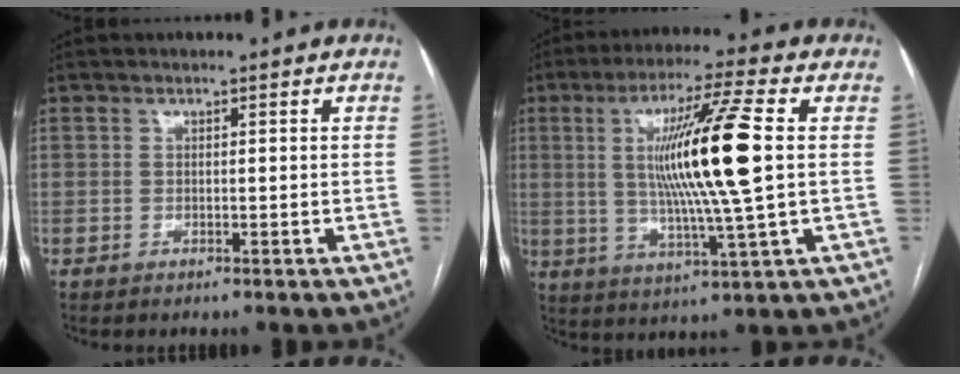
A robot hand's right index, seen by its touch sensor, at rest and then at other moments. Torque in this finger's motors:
{"motor_torque": [2.14, 0.00, 1.05, 0.21]}